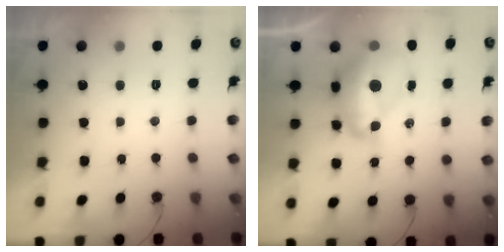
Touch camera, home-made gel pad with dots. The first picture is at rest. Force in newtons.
{"total": 14.4, "press": 14.4, "slide": 1.2}